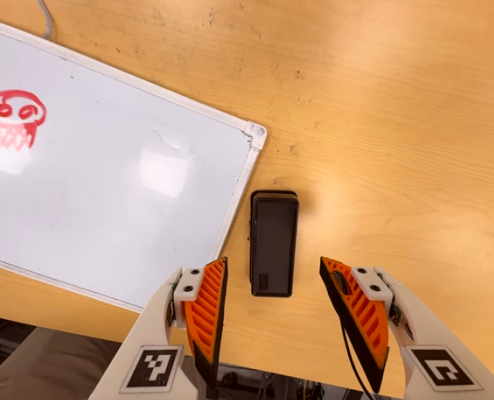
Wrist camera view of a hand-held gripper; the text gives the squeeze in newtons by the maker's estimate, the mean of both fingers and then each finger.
{"total": 0.0}